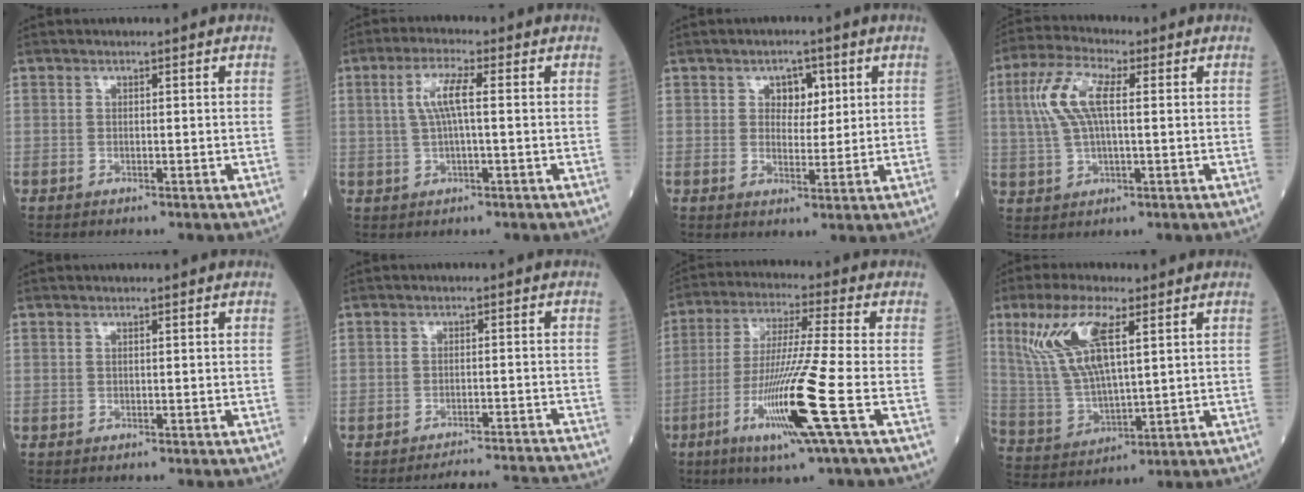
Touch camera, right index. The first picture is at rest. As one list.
[{"total": 5.1, "force": [0.9, 0.5, 5.0], "torque": [-0.106, 0.011, 0.020]}, {"total": 4.1, "force": [1.7, 2.6, 2.7], "torque": [-0.033, 0.007, 0.028]}, {"total": 8.6, "force": [1.9, 2.7, 7.9], "torque": [-0.184, 0.021, 0.039]}, {"total": 0.0}, {"total": 12.0, "force": [-11.9, -1.1, 1.5], "torque": [0.002, 0.001, -0.140]}, {"total": 14.2, "force": [-5.0, -1.7, 13.2], "torque": [-0.264, -0.026, -0.095]}, {"total": 12.5, "force": [5.5, 3.3, 10.8], "torque": [-0.245, 0.011, 0.116]}]